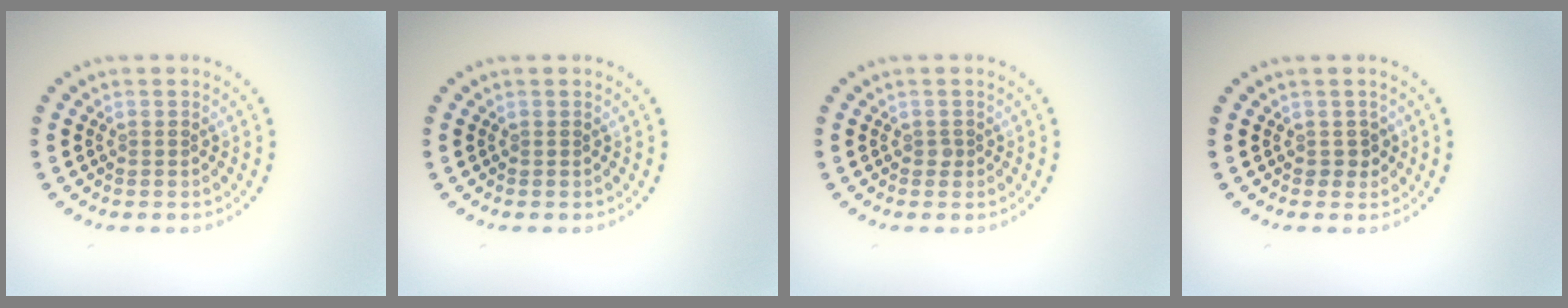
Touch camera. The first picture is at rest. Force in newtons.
{"total": 0.0}
{"total": 0.7, "press": 0.5, "slide": 0.5}
{"total": 1.2, "press": 1.0, "slide": 0.6}